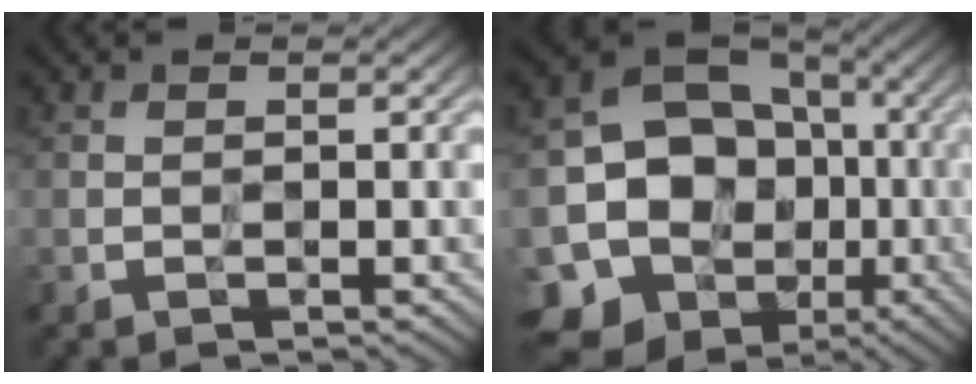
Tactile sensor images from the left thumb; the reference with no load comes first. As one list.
[{"total": 17.3, "force": [-5.1, 14.8, 7.5], "torque": [-0.169, -0.018, -0.091]}]